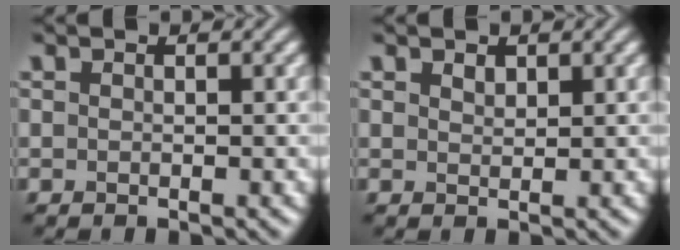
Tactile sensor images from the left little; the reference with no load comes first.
{"total": 0.9, "force": [0.7, 0.4, 0.3], "torque": [-0.008, 0.000, 0.014]}